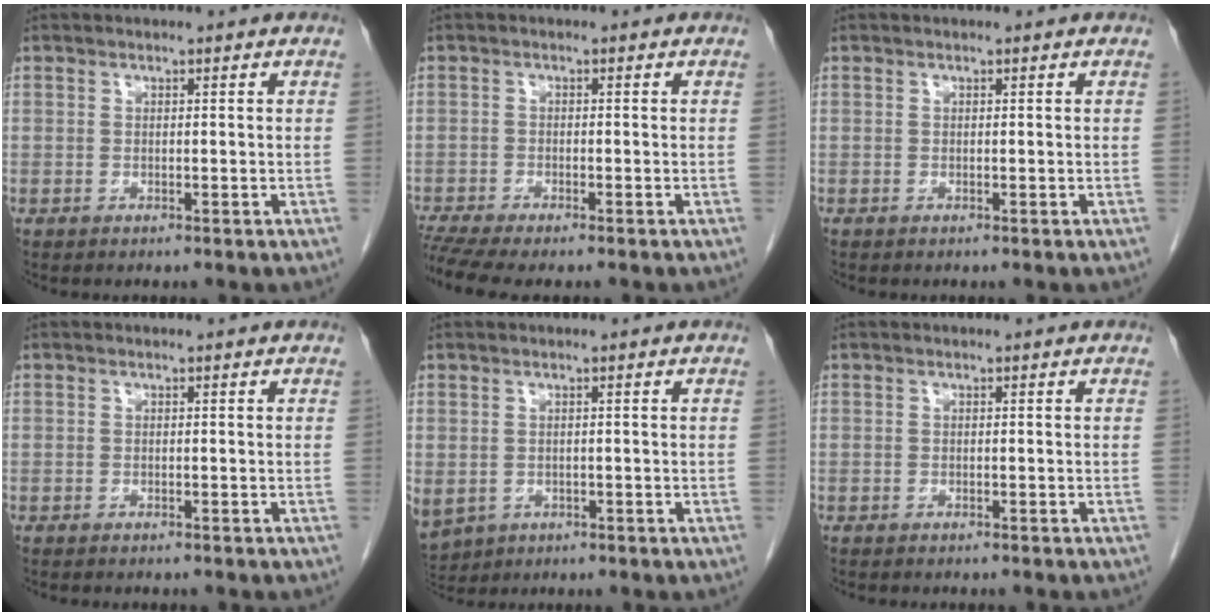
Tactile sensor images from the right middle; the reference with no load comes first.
{"total": 5.7, "force": [-4.9, 0.5, 3.0], "torque": [-0.051, -0.008, -0.084]}
{"total": 0.0}
{"total": 3.5, "force": [-3.1, 0.7, 1.5], "torque": [-0.022, -0.005, -0.035]}
{"total": 9.8, "force": [-3.8, 7.9, 4.3], "torque": [-0.127, -0.010, -0.049]}
{"total": 3.5, "force": [-3.1, 0.7, 1.5], "torque": [-0.021, -0.005, -0.035]}